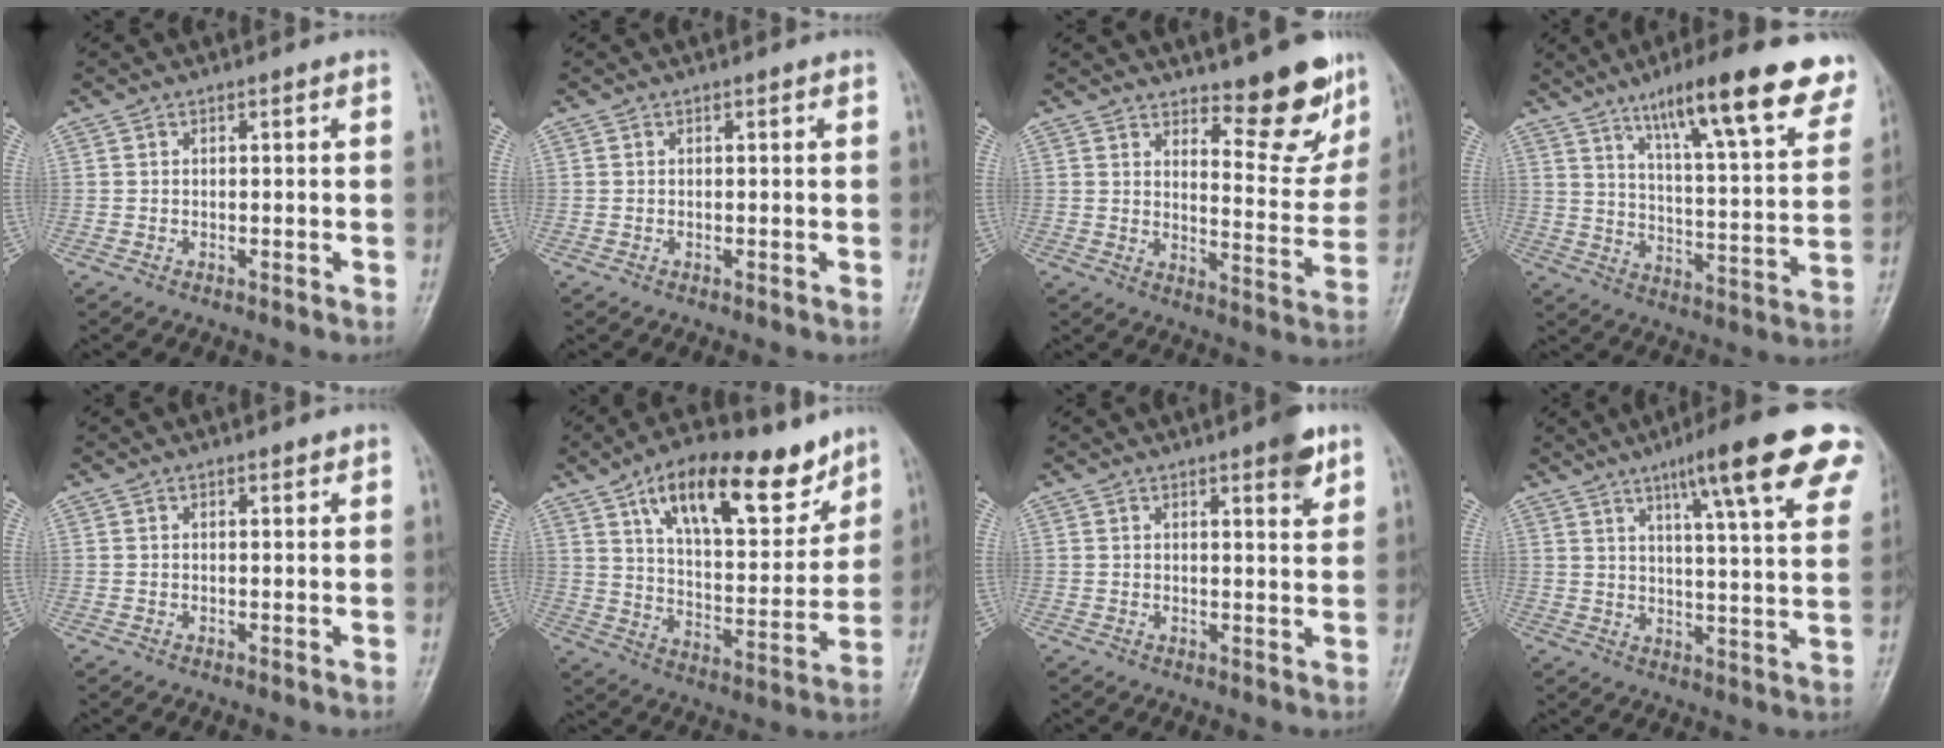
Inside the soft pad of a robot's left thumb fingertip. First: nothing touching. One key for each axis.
{"total": 0.0}
{"total": 11.4, "fx": 8.6, "fy": 3.5, "fz": 6.5, "tx": -0.043, "ty": -0.071, "tz": 0.128}
{"total": 21.4, "fx": 13.6, "fy": 4.2, "fz": 16.0, "tx": -0.207, "ty": -0.044, "tz": 0.201}
{"total": 1.0, "fx": 0.8, "fy": 0.3, "fz": 0.5, "tx": -0.008, "ty": -0.005, "tz": 0.011}
{"total": 21.0, "fx": 12.5, "fy": 8.9, "fz": 14.3, "tx": -0.183, "ty": -0.054, "tz": 0.209}
{"total": 4.7, "fx": 2.9, "fy": 1.1, "fz": 3.5, "tx": -0.040, "ty": -0.016, "tz": 0.035}
{"total": 19.1, "fx": 11.3, "fy": 2.9, "fz": 15.1, "tx": -0.190, "ty": -0.032, "tz": 0.149}